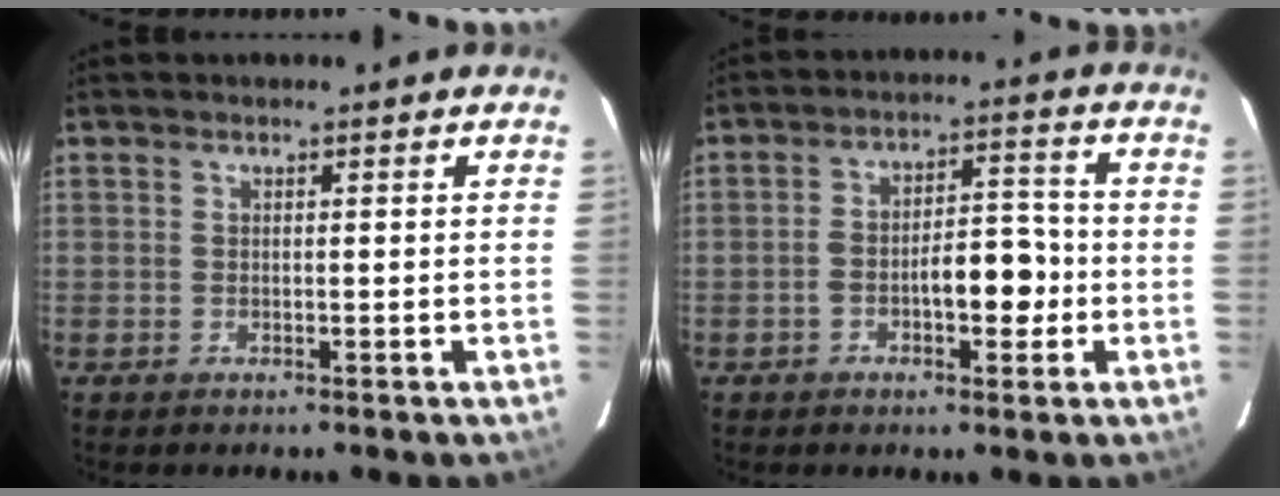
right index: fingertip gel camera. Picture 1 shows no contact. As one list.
[{"total": 7.8, "force": [-2.1, 3.0, 6.8], "torque": [-0.113, 0.027, -0.031]}]